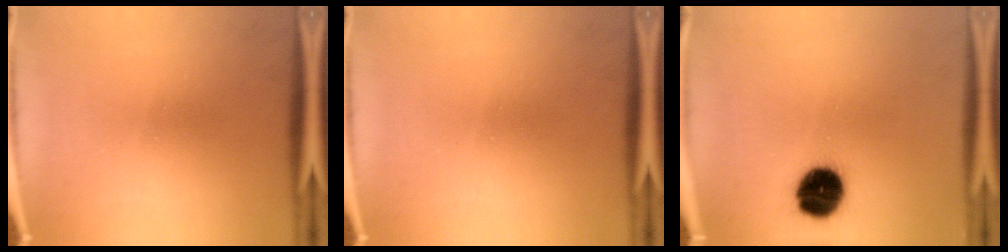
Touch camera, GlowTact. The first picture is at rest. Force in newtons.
{"total": 0.0}
{"total": 12.4}